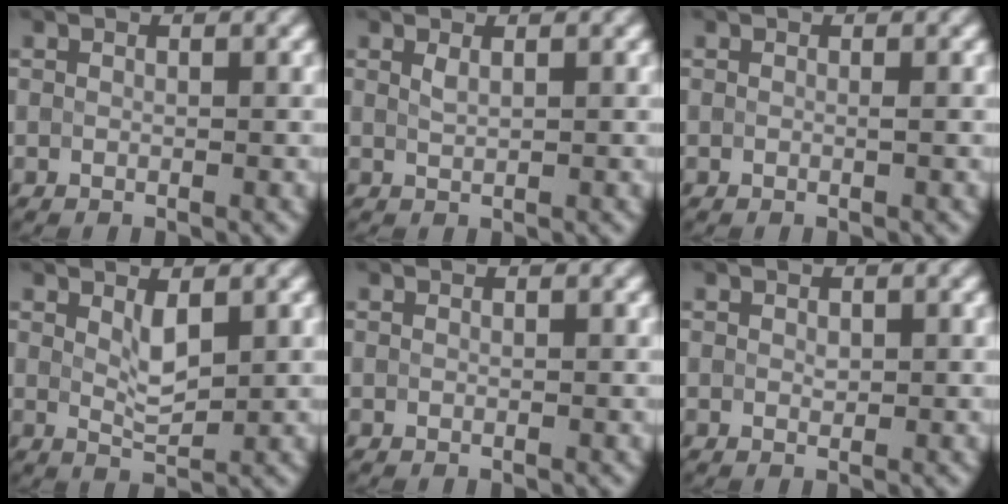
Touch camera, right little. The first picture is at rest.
{"total": 0.9, "force": [0.6, 0.1, 0.6], "torque": [-0.017, 0.001, 0.014]}
{"total": 0.0}
{"total": 2.3, "force": [1.1, 0.7, 1.9], "torque": [-0.041, -0.003, 0.023]}
{"total": 0.0}
{"total": 0.5, "force": [0.2, 0.3, 0.4], "torque": [-0.007, 0.001, 0.004]}